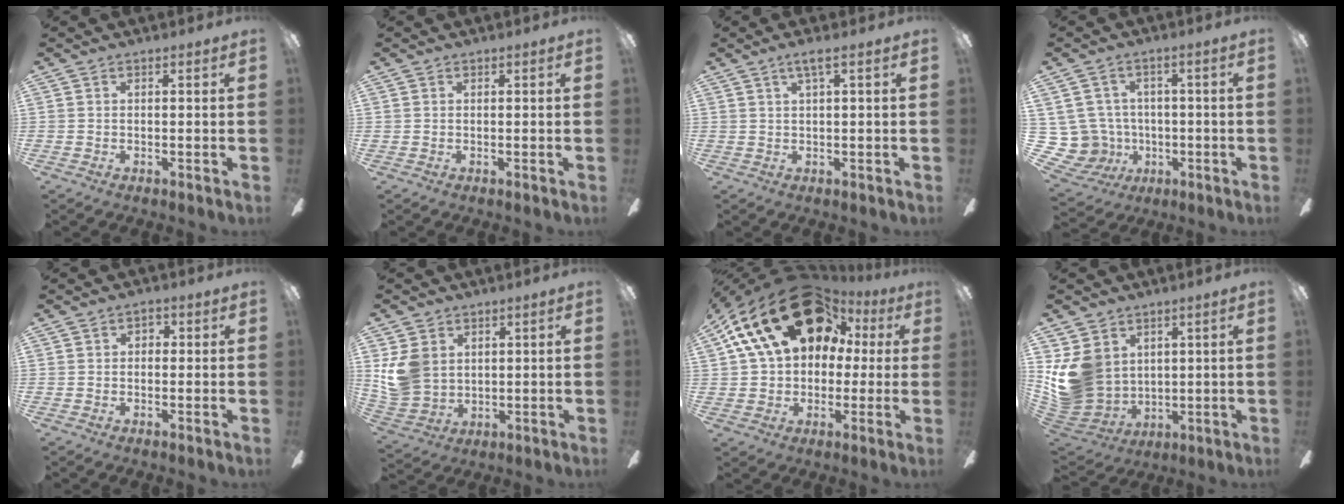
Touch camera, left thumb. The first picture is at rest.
{"total": 0.0}
{"total": 3.4, "force": [1.7, 0.4, 2.9], "torque": [-0.060, 0.002, 0.029]}
{"total": 9.2, "force": [-0.2, 9.0, 2.0], "torque": [-0.099, 0.004, 0.007]}
{"total": 2.0, "force": [-0.1, 1.6, 1.1], "torque": [-0.014, 0.007, -0.006]}
{"total": 11.7, "force": [3.0, 9.9, 5.4], "torque": [-0.140, -0.012, 0.061]}
{"total": 23.6, "force": [11.2, 15.9, 13.3], "torque": [-0.238, -0.041, 0.208]}
{"total": 13.9, "force": [2.6, 12.0, 6.5], "torque": [-0.160, -0.022, 0.056]}